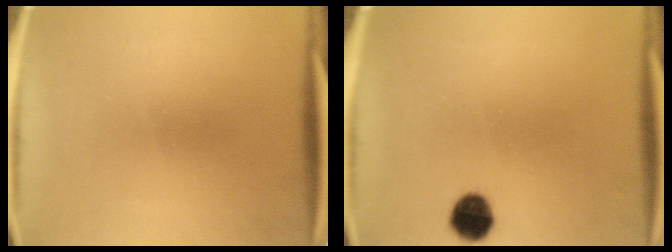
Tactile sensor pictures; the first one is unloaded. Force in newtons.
{"total": 5.8}